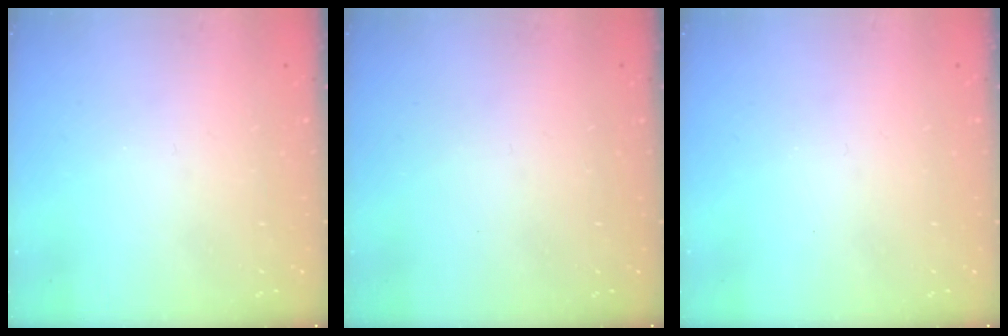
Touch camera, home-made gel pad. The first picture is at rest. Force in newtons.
{"total": 0.0}
{"total": 0.0}